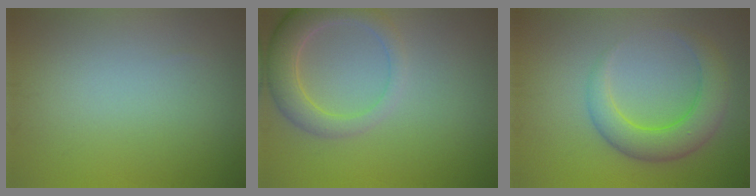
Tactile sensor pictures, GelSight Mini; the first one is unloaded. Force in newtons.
{"total": 4.5, "press": 4.4, "slide": 0.5}
{"total": 4.7, "press": 4.7, "slide": 0.1}